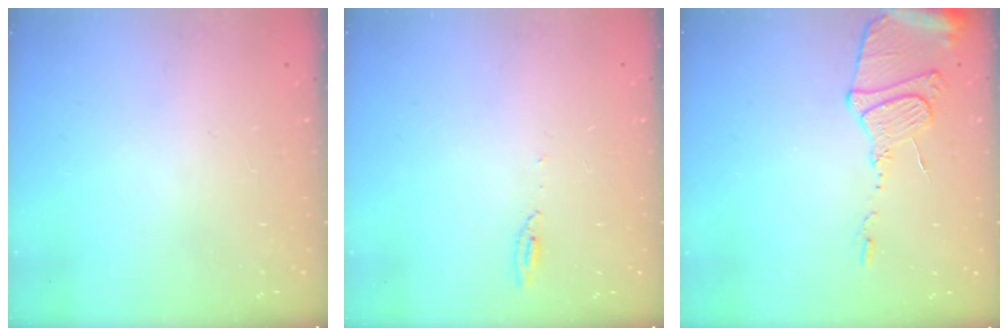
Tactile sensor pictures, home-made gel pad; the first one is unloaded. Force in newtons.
{"total": 3.5, "press": 3.5, "slide": 0.2}
{"total": 12.3, "press": 12.3, "slide": 1.1}